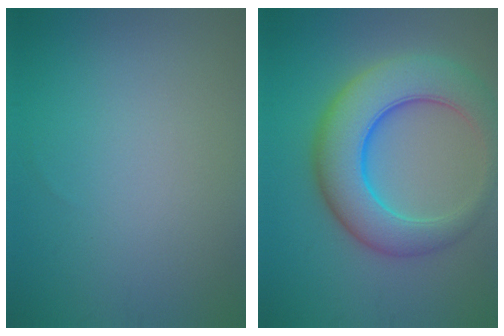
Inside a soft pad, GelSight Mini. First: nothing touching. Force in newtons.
{"total": 9.0, "press": 9.0, "slide": 0.3}